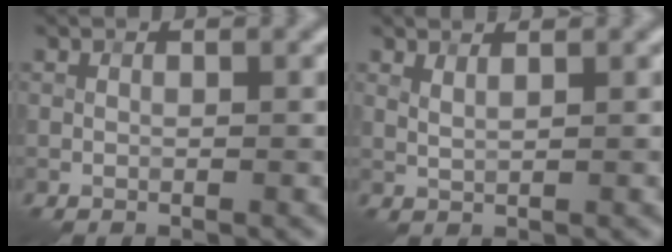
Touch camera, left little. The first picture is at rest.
{"total": 1.5, "force": [1.2, 0.3, 0.8], "torque": [-0.017, 0.002, 0.017]}